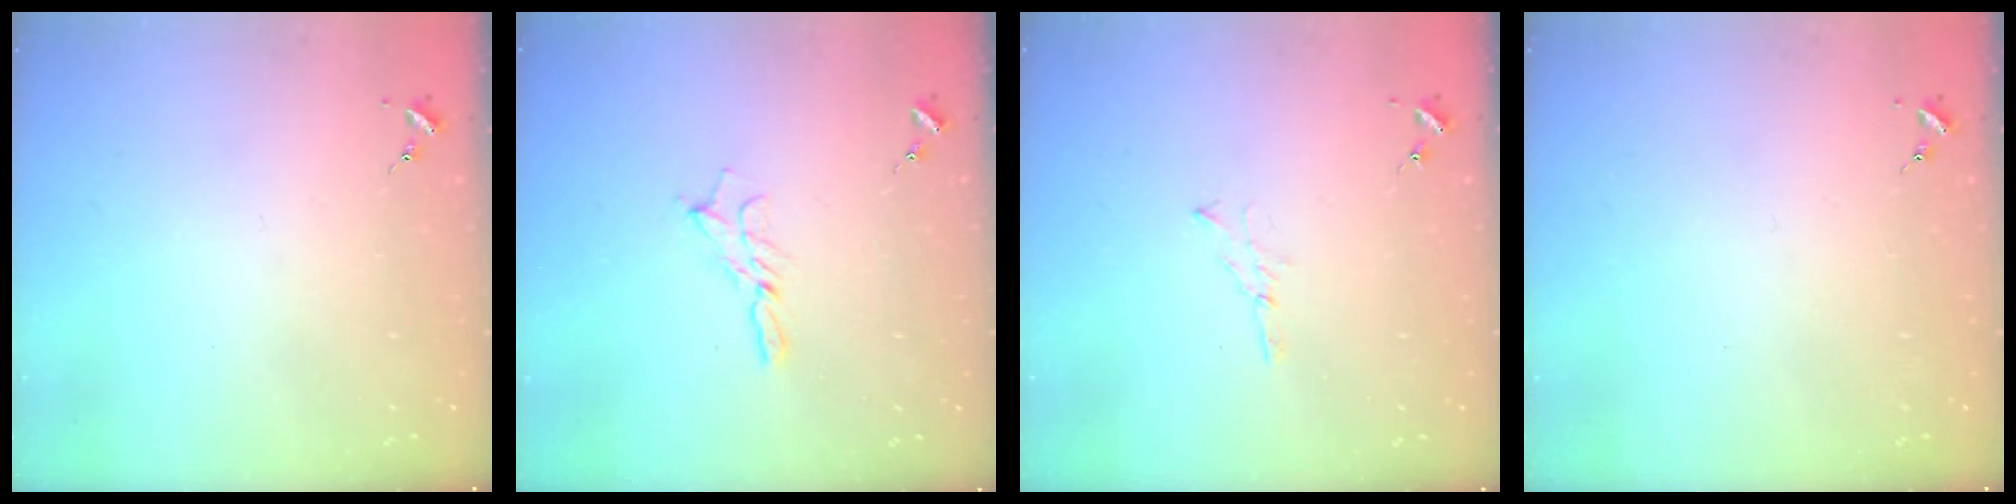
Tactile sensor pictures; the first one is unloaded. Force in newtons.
{"total": 5.8, "press": 5.8, "slide": 0.3}
{"total": 2.6, "press": 2.6, "slide": 0.3}
{"total": 0.0}